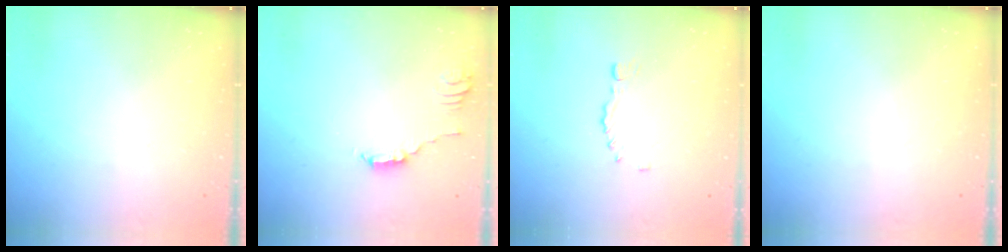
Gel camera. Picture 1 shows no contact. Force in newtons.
{"total": 1.8, "press": 1.8, "slide": 0.3}
{"total": 1.1, "press": 0.9, "slide": 0.7}
{"total": 0.0}